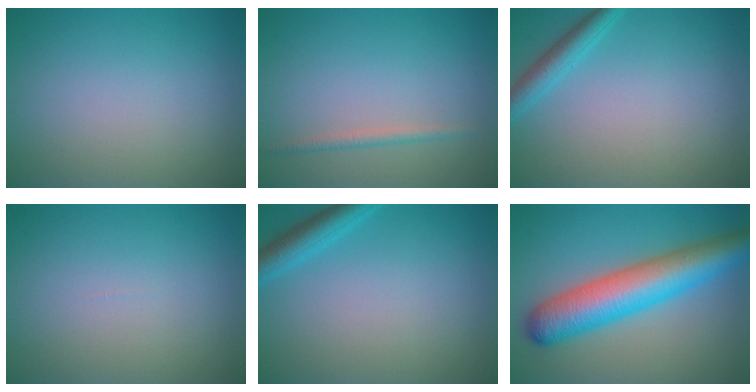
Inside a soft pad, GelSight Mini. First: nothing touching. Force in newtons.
{"total": 1.1, "press": 1.1, "slide": 0.1}
{"total": 2.4, "press": 2.4, "slide": 0.1}
{"total": 0.0}
{"total": 2.8, "press": 2.8, "slide": 0.2}
{"total": 9.0, "press": 9.0, "slide": 0.2}